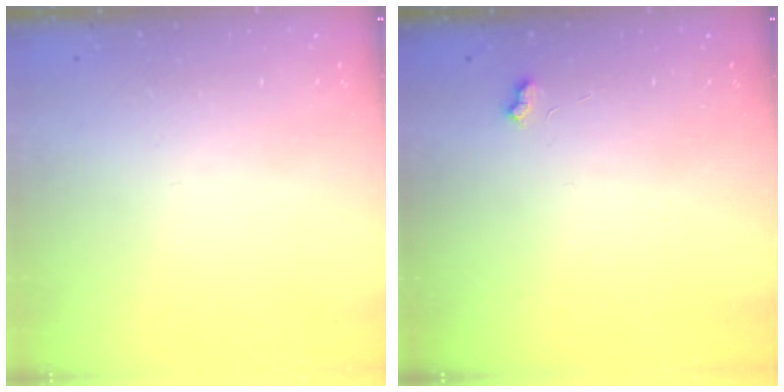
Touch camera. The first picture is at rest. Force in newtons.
{"total": 2.3, "press": 2.3, "slide": 0.4}